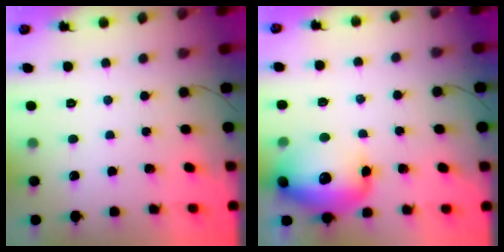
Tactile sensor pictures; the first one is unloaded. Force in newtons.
{"total": 17.0, "press": 16.3, "slide": 4.7}